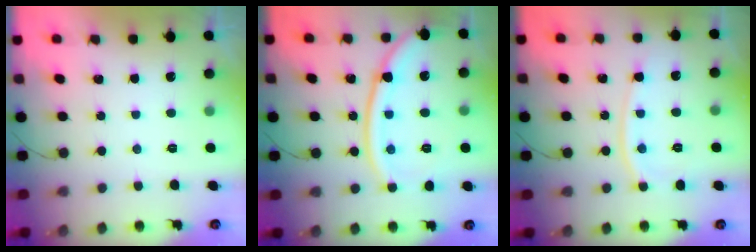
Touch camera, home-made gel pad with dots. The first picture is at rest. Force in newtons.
{"total": 14.8, "press": 14.7, "slide": 1.4}
{"total": 9.2, "press": 9.1, "slide": 1.2}